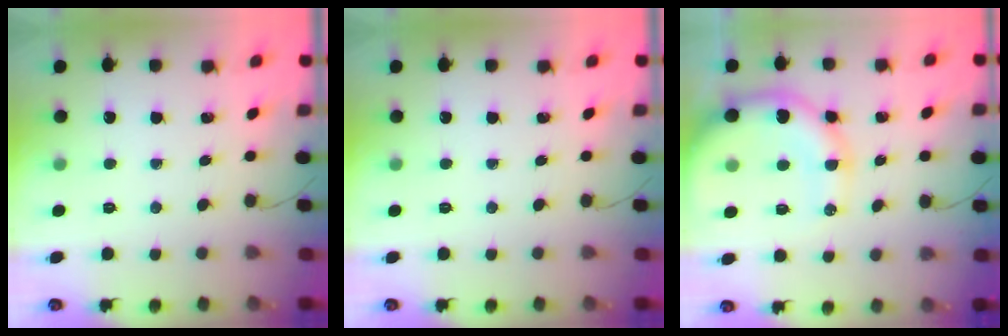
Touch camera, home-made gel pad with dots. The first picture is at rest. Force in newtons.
{"total": 0.0}
{"total": 12.5, "press": 12.0, "slide": 3.3}